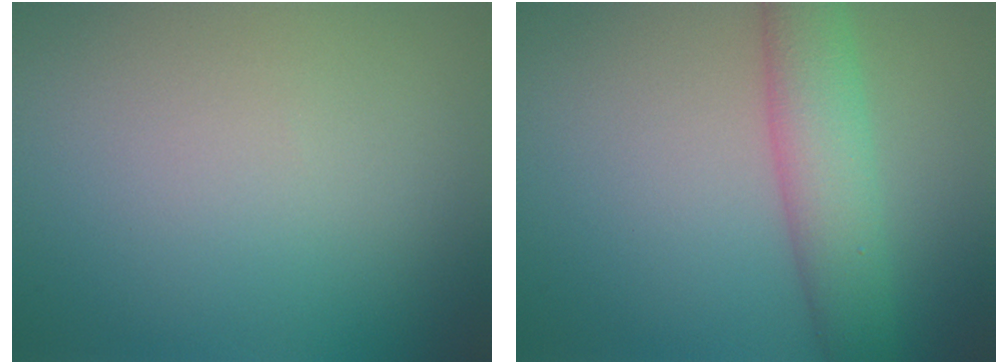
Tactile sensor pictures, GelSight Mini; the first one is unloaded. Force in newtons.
{"total": 5.2, "press": 5.2, "slide": 0.3}